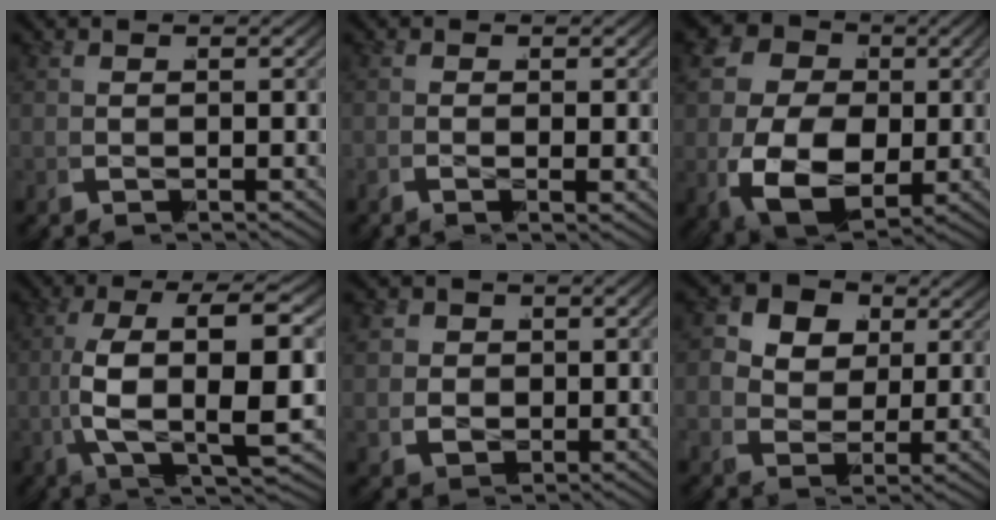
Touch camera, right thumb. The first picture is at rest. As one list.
[{"total": 0.8, "force": [-0.4, 0.2, 0.7], "torque": [-0.011, -0.003, -0.010]}, {"total": 19.1, "force": [-0.7, 15.2, 11.5], "torque": [-0.242, -0.056, -0.001]}, {"total": 11.7, "force": [-1.2, 5.1, 10.5], "torque": [-0.226, -0.027, -0.005]}, {"total": 4.1, "force": [0.3, 3.6, 1.9], "torque": [-0.033, -0.016, 0.014]}, {"total": 10.5, "force": [1.4, 8.8, 5.5], "torque": [-0.124, -0.017, 0.016]}]